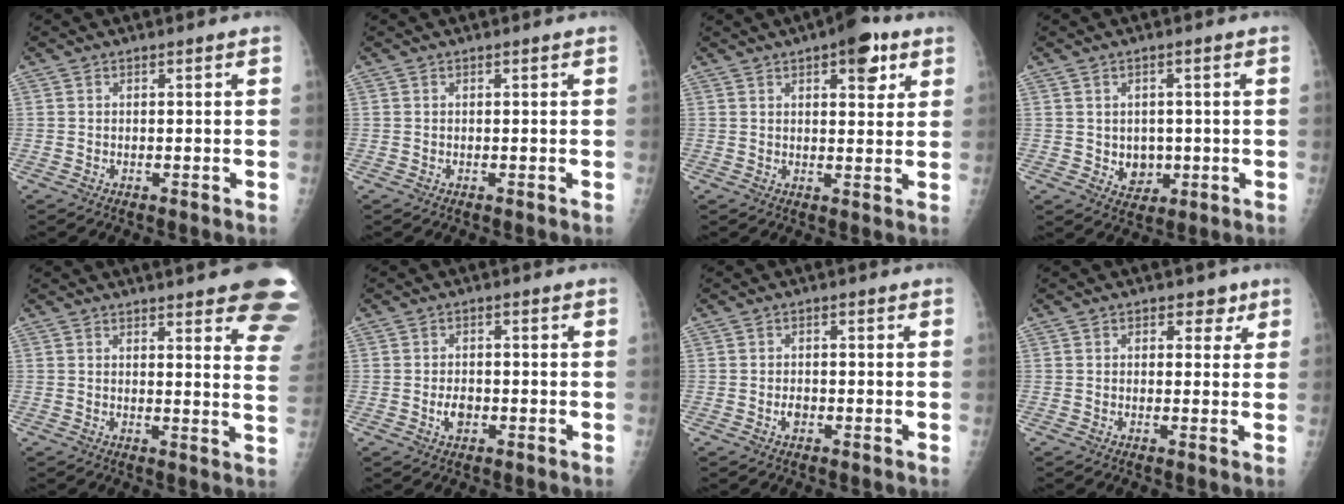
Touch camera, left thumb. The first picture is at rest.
{"total": 0.0}
{"total": 8.0, "force": [4.2, 3.3, 6.0], "torque": [-0.056, -0.013, 0.050]}
{"total": 5.0, "force": [-0.4, 4.1, 2.8], "torque": [-0.015, -0.001, 0.005]}
{"total": 16.6, "force": [11.5, 3.9, 11.3], "torque": [-0.113, -0.048, 0.118]}
{"total": 3.2, "force": [-0.9, 2.2, 2.2], "torque": [-0.032, 0.004, -0.015]}
{"total": 1.8, "force": [-0.6, 1.3, 1.2], "torque": [-0.014, 0.003, -0.011]}
{"total": 3.5, "force": [1.8, 2.5, 1.7], "torque": [0.007, -0.005, 0.019]}